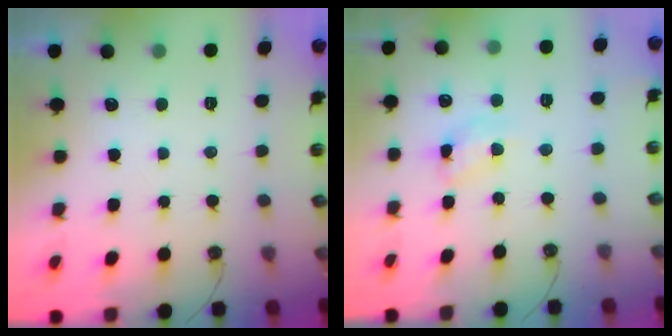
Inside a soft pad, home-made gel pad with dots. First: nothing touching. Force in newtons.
{"total": 9.5, "press": 9.5, "slide": 0.6}